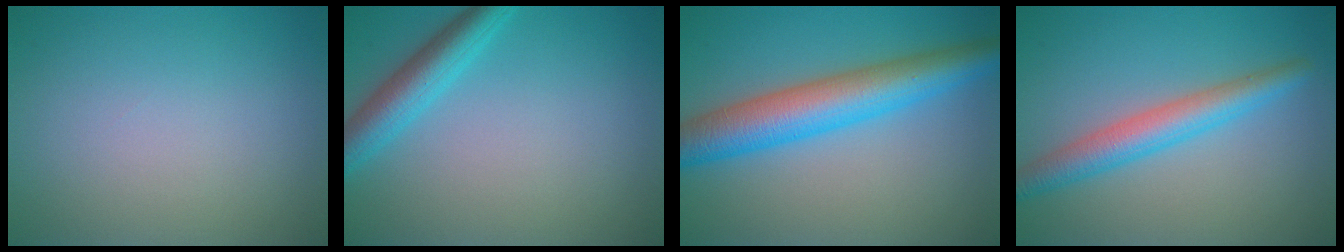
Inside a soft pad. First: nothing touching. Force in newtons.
{"total": 3.9, "press": 3.9, "slide": 0.1}
{"total": 7.4, "press": 7.4, "slide": 0.0}
{"total": 4.2, "press": 4.2, "slide": 0.2}